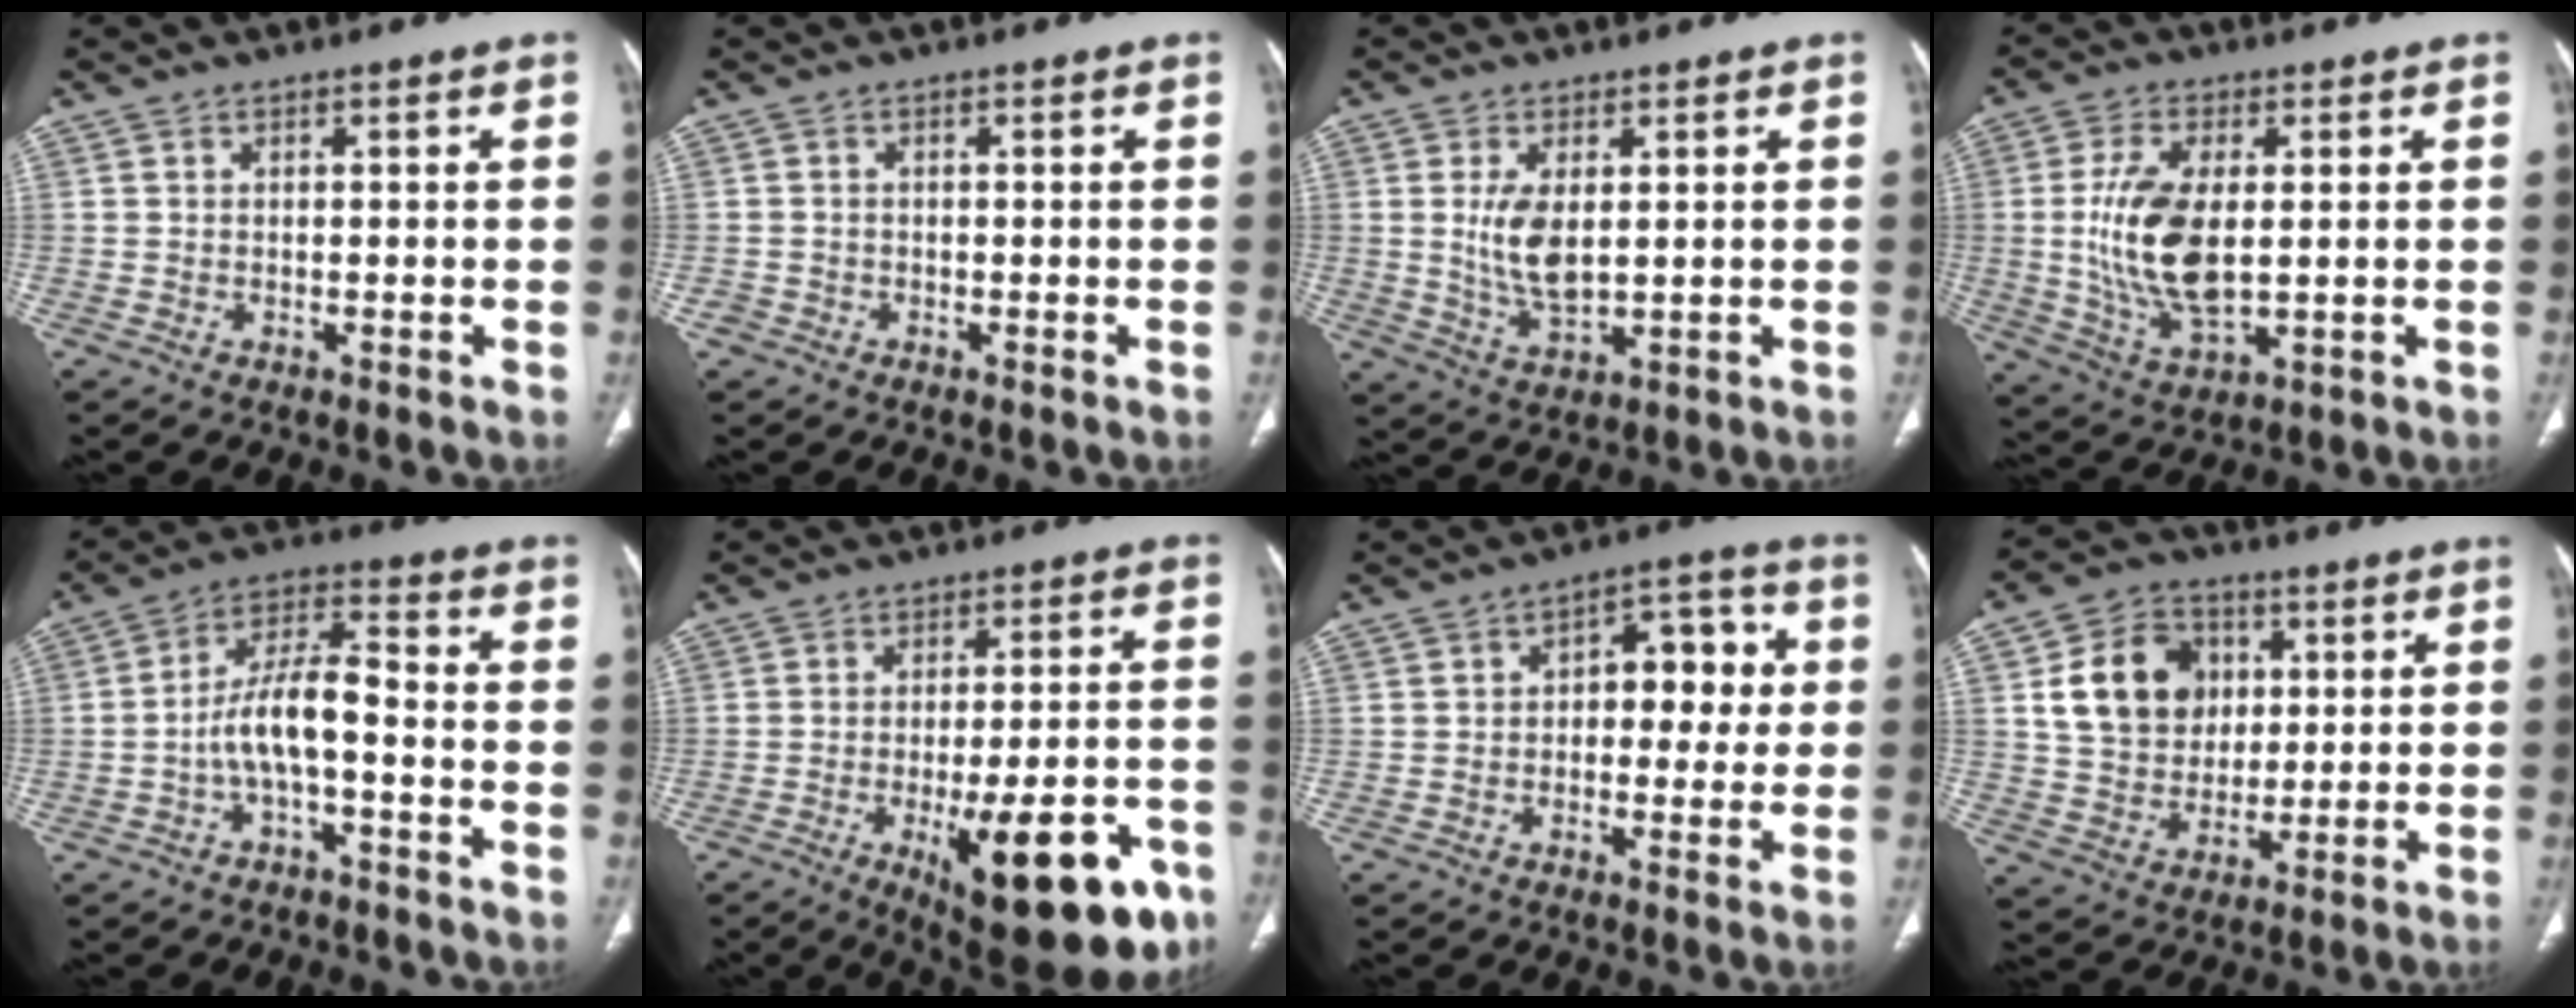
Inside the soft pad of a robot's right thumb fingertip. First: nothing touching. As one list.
[{"total": 1.1, "force": [-0.7, 0.9, 0.1], "torque": [-0.001, 0.003, -0.017]}, {"total": 7.1, "force": [1.0, 3.5, 6.1], "torque": [-0.116, -0.014, 0.030]}, {"total": 13.3, "force": [0.5, 6.6, 11.6], "torque": [-0.232, -0.013, 0.019]}, {"total": 8.8, "force": [-2.6, 3.3, 7.8], "torque": [-0.150, 0.045, -0.052]}, {"total": 21.1, "force": [-9.3, 7.5, 17.4], "torque": [-0.182, 0.029, -0.115]}, {"total": 9.7, "force": [0.7, 5.9, 7.7], "torque": [-0.059, 0.027, 0.006]}, {"total": 13.7, "force": [3.5, 11.1, 7.2], "torque": [-0.093, -0.001, 0.064]}]